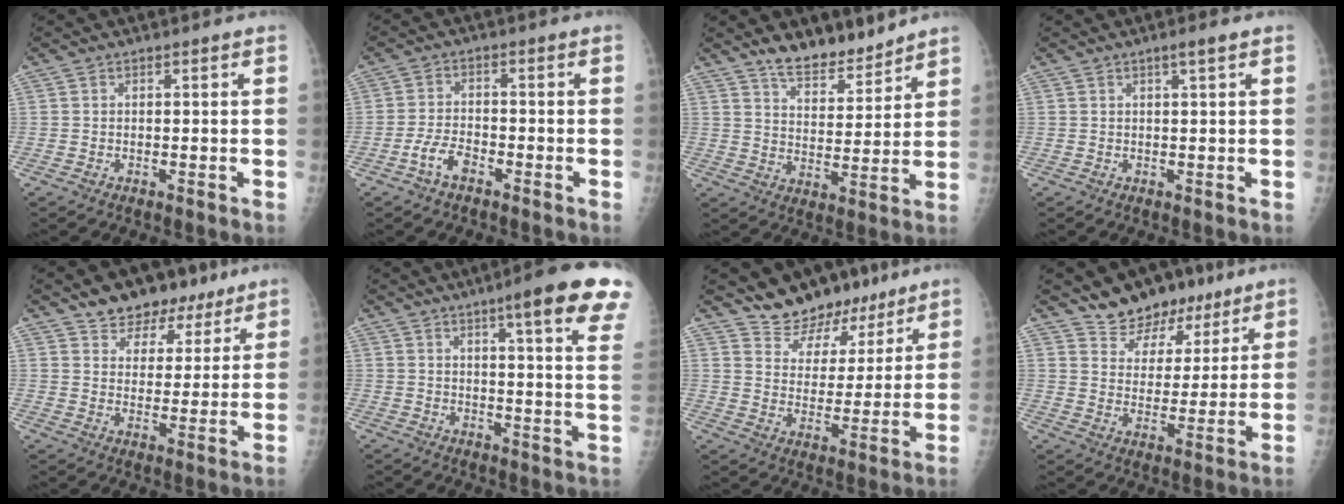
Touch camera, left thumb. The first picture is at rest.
{"total": 4.2, "force": [-2.6, 2.1, 2.5], "torque": [-0.050, 0.020, -0.050]}
{"total": 8.5, "force": [7.5, 2.9, 2.7], "torque": [-0.017, -0.058, 0.135]}
{"total": 1.6, "force": [0.8, 0.0, 1.4], "torque": [-0.023, -0.002, 0.016]}
{"total": 11.3, "force": [8.3, 6.5, 4.1], "torque": [-0.008, -0.035, 0.128]}
{"total": 18.1, "force": [11.5, 2.0, 13.8], "torque": [-0.158, -0.040, 0.129]}
{"total": 11.6, "force": [9.9, 5.7, 2.2], "torque": [0.006, -0.062, 0.162]}
{"total": 11.2, "force": [8.8, 6.4, 2.8], "torque": [0.005, -0.049, 0.148]}